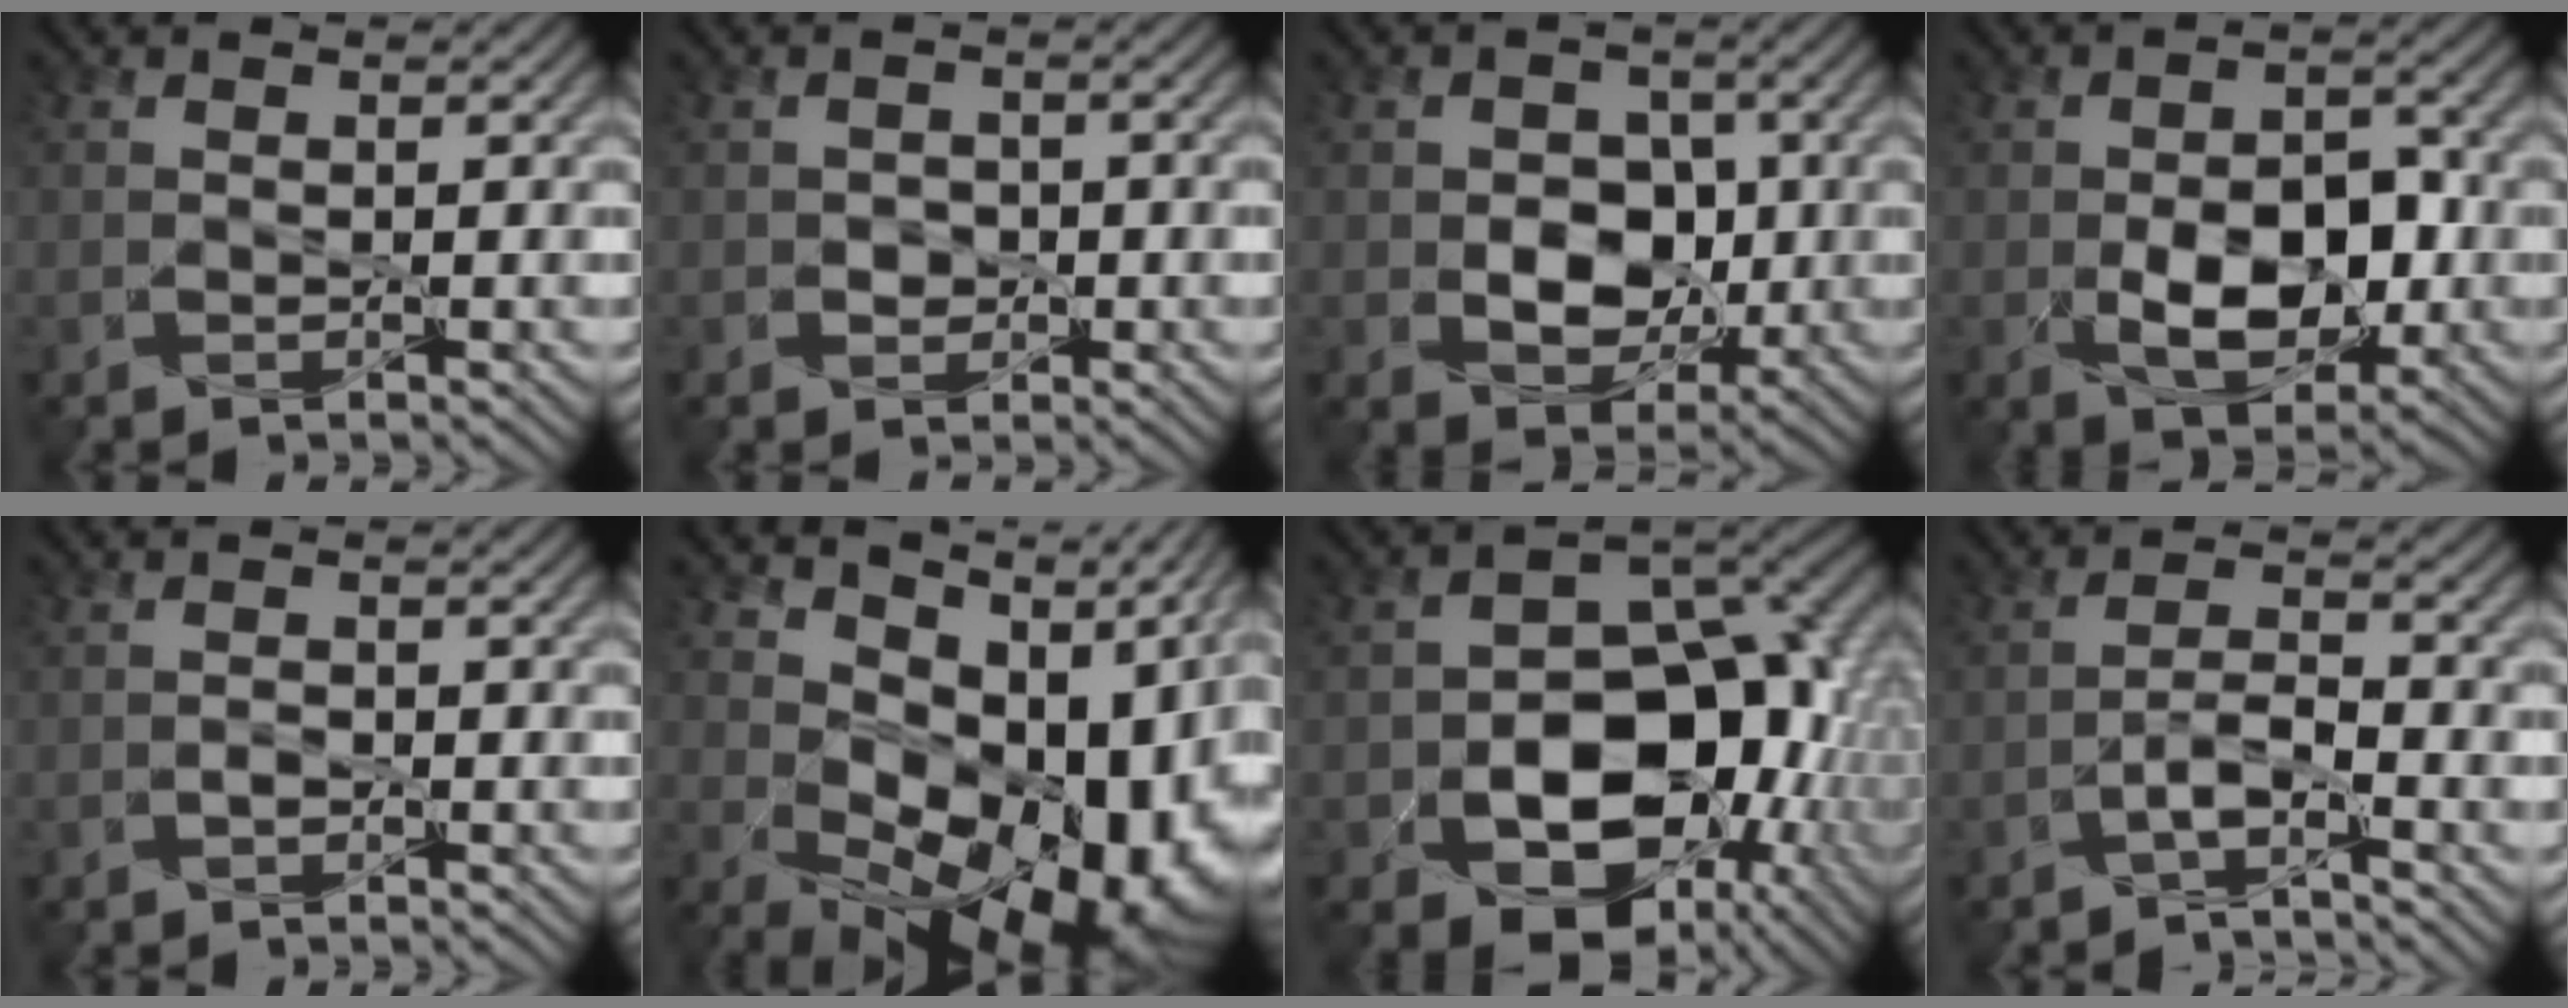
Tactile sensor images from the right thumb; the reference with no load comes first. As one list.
[{"total": 0.9, "force": [-0.3, 0.7, 0.3], "torque": [0.000, 0.000, -0.014]}, {"total": 7.5, "force": [-0.8, 5.4, 5.2], "torque": [-0.088, -0.008, -0.021]}, {"total": 7.9, "force": [-2.1, 4.4, 6.3], "torque": [-0.100, -0.011, -0.026]}, {"total": 0.8, "force": [-0.6, -0.3, 0.5], "torque": [-0.008, -0.002, -0.010]}, {"total": 16.8, "force": [-0.7, 10.3, 13.2], "torque": [-0.149, -0.047, 0.042]}, {"total": 17.1, "force": [-5.2, 11.8, 11.3], "torque": [-0.163, -0.049, -0.059]}, {"total": 2.6, "force": [-2.0, -0.4, 1.7], "torque": [-0.032, 0.012, -0.037]}]